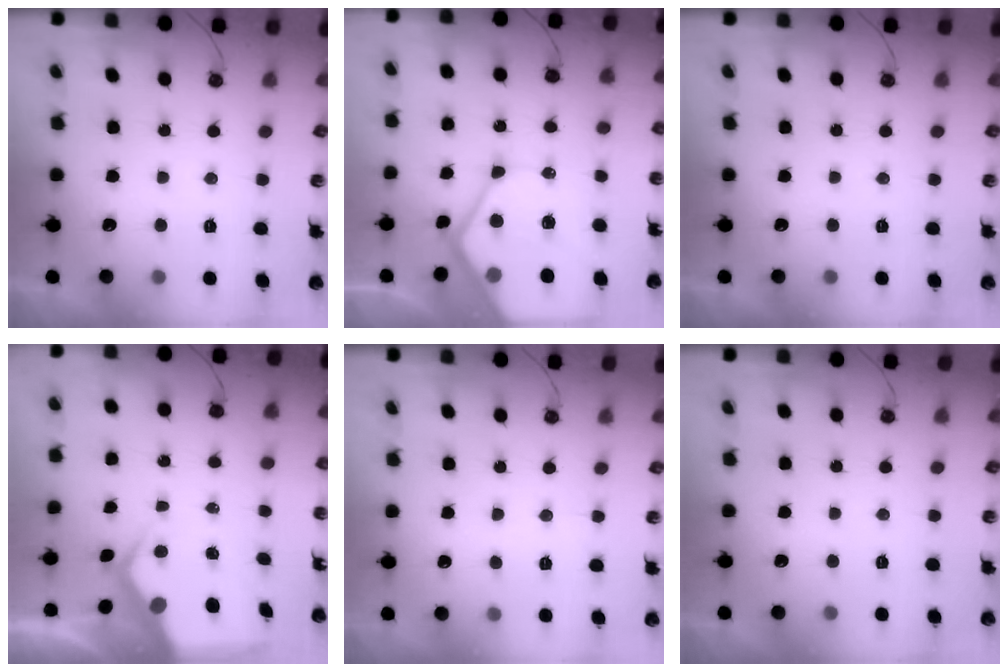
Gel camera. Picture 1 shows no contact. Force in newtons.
{"total": 21.9, "press": 21.8, "slide": 2.4}
{"total": 0.0}
{"total": 7.9, "press": 7.9, "slide": 0.8}
{"total": 4.4, "press": 4.3, "slide": 0.7}
{"total": 0.0}